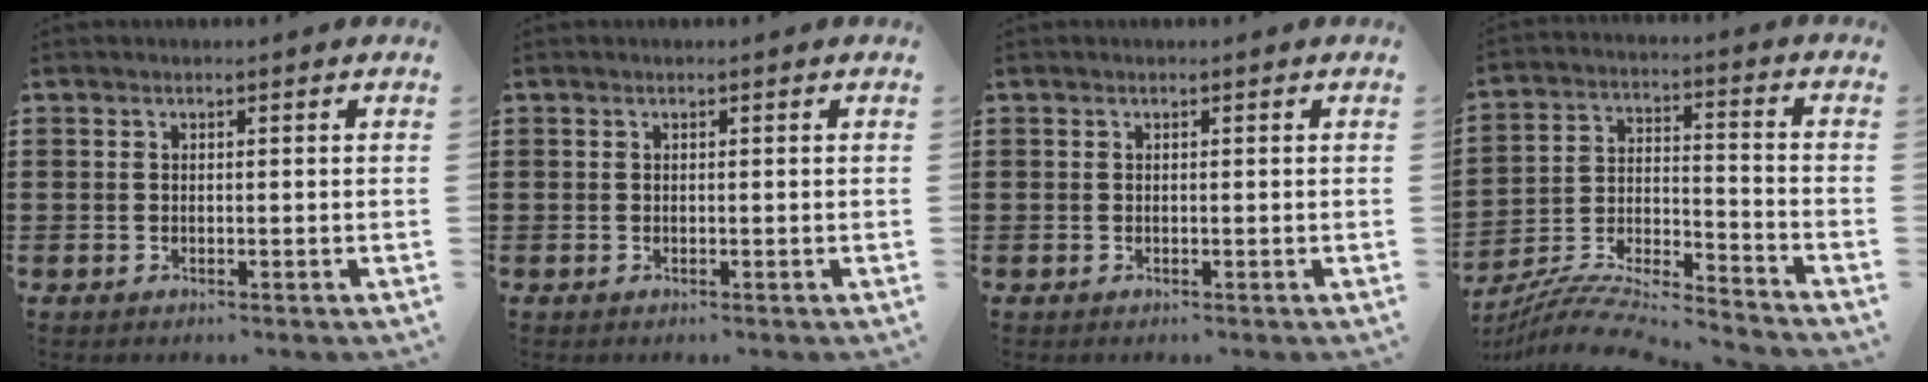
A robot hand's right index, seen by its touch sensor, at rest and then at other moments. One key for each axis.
{"total": 0.0}
{"total": 0.0}
{"total": 9.0, "fx": -8.5, "fy": 0.8, "fz": 3.0, "tx": -0.058, "ty": 0.003, "tz": -0.171}